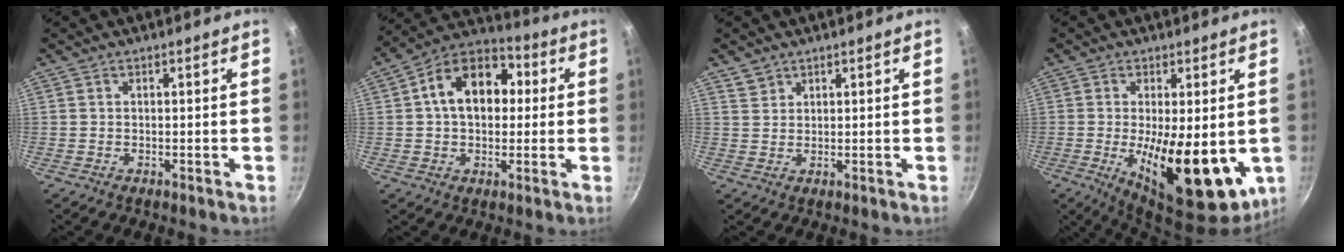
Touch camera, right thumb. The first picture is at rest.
{"total": 14.6, "force": [2.3, 9.9, 10.5], "torque": [-0.136, 0.027, 0.025]}
{"total": 2.1, "force": [1.6, 1.3, 0.0], "torque": [0.016, -0.007, 0.026]}
{"total": 18.4, "force": [-3.3, 7.2, 16.7], "torque": [-0.223, -0.032, -0.023]}